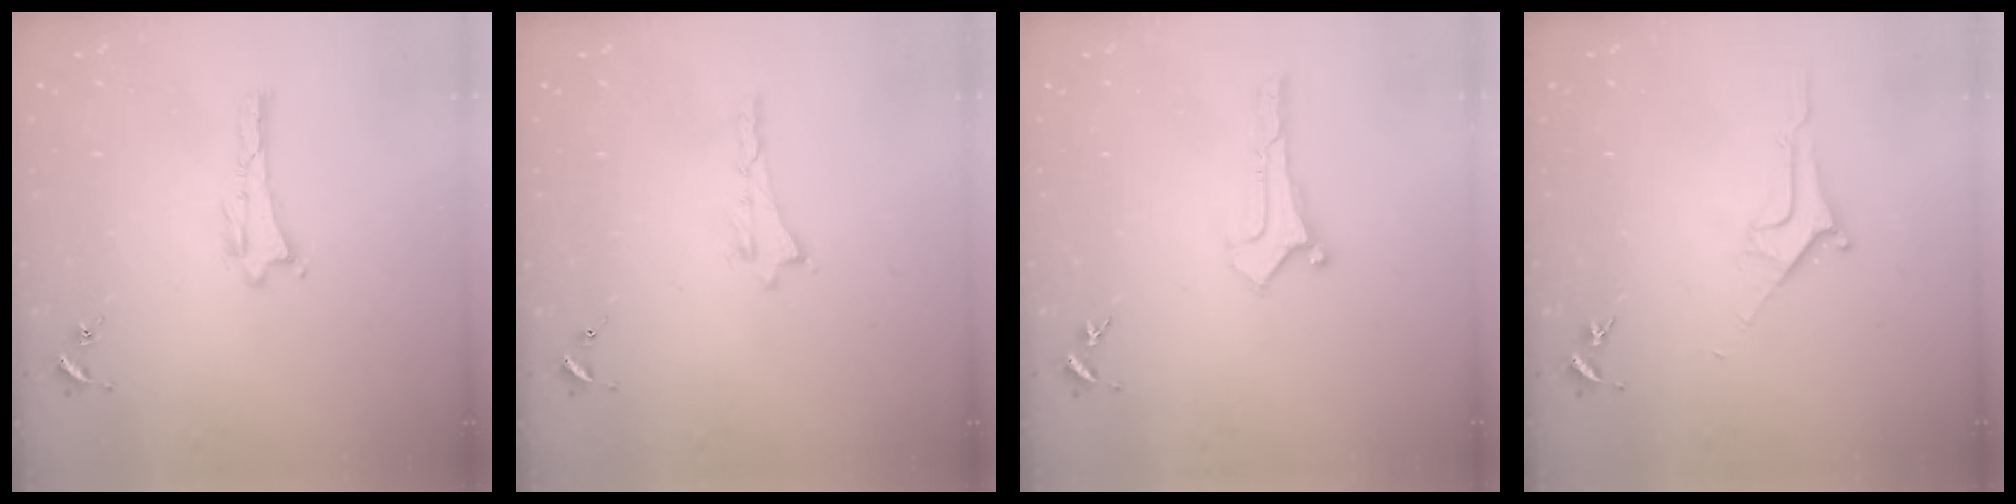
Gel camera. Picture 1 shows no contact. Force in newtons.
{"total": 0.0}
{"total": 0.0}
{"total": 1.8, "press": 1.7, "slide": 0.2}